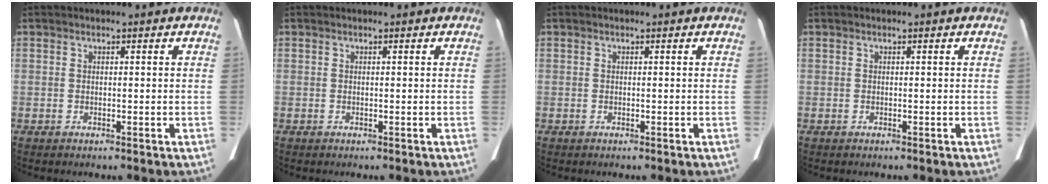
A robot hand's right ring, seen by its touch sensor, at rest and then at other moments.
{"total": 0.0}
{"total": 0.0}
{"total": 0.0}